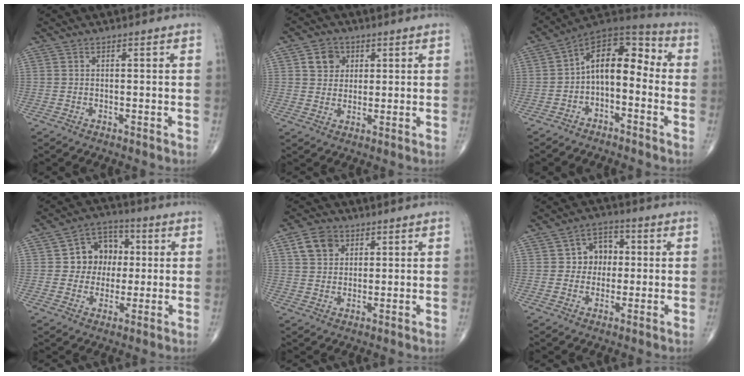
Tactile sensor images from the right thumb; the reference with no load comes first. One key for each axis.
{"total": 5.2, "fx": 1.9, "fy": 4.5, "fz": 1.9, "tx": -0.008, "ty": -0.004, "tz": 0.029}
{"total": 12.1, "fx": -1.7, "fy": 7.1, "fz": 9.6, "tx": -0.119, "ty": 0.063, "tz": -0.043}
{"total": 9.8, "fx": 1.1, "fy": 8.5, "fz": 4.8, "tx": -0.018, "ty": 0.013, "tz": 0.013}
{"total": 6.2, "fx": 2.7, "fy": 4.8, "fz": 2.9, "tx": -0.030, "ty": -0.005, "tz": 0.048}
{"total": 6.8, "fx": 0.7, "fy": 5.8, "fz": 3.4, "tx": -0.012, "ty": 0.012, "tz": 0.003}